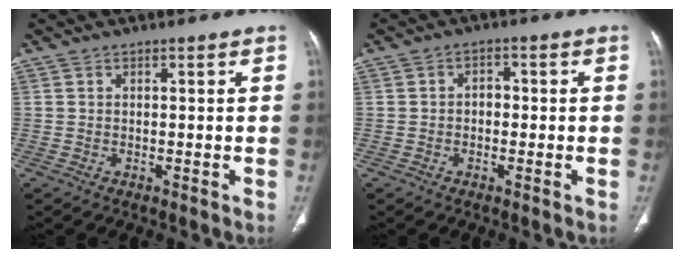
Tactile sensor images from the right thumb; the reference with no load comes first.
{"total": 2.2, "force": [-0.3, 1.7, 1.4], "torque": [-0.010, 0.012, -0.011]}